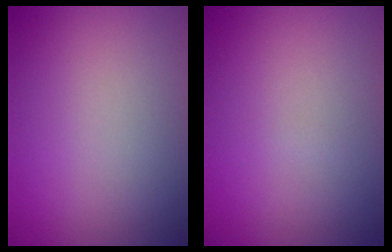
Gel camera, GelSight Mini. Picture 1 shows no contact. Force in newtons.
{"total": 0.0}